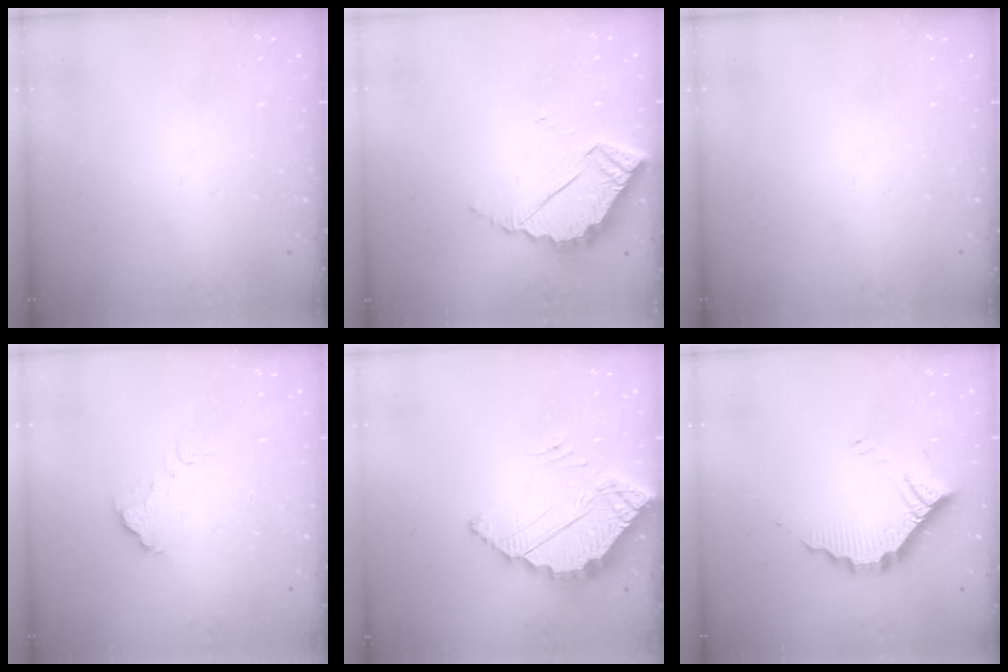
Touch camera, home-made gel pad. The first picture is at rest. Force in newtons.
{"total": 5.3, "press": 5.3, "slide": 0.2}
{"total": 0.0}
{"total": 2.4, "press": 2.4, "slide": 0.1}
{"total": 5.6, "press": 5.6, "slide": 0.2}
{"total": 10.0, "press": 10.0, "slide": 0.3}